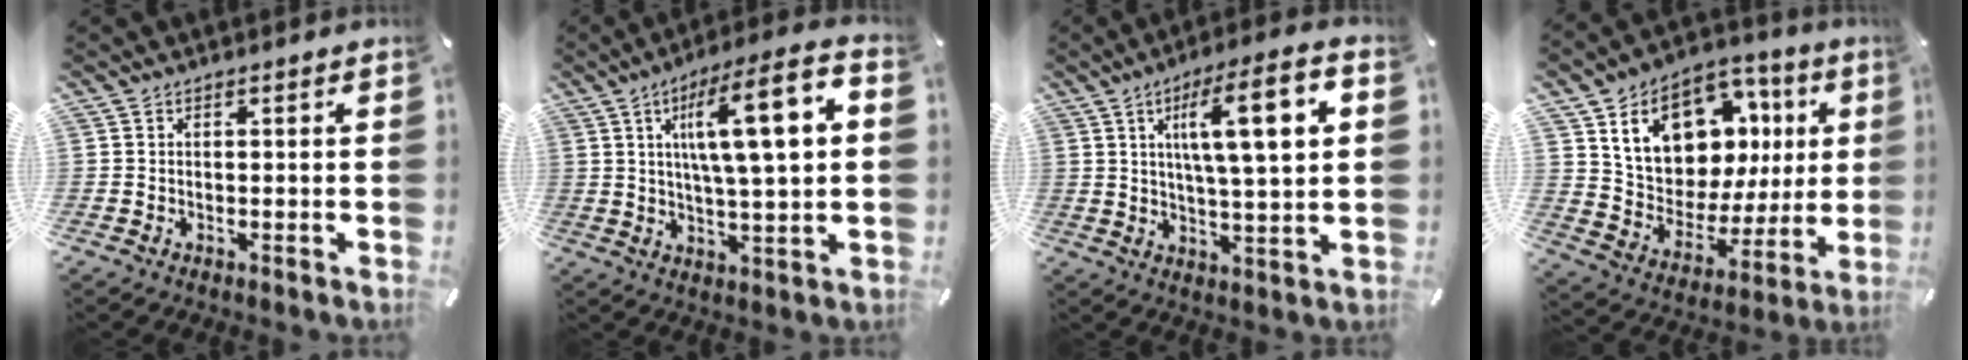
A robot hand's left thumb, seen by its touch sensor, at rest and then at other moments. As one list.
[{"total": 15.9, "force": [4.1, 3.9, 14.8], "torque": [-0.236, -0.004, 0.059]}, {"total": 14.2, "force": [4.5, 3.3, 13.0], "torque": [-0.208, -0.001, 0.067]}, {"total": 18.0, "force": [8.0, 12.9, 9.7], "torque": [-0.166, -0.039, 0.152]}]